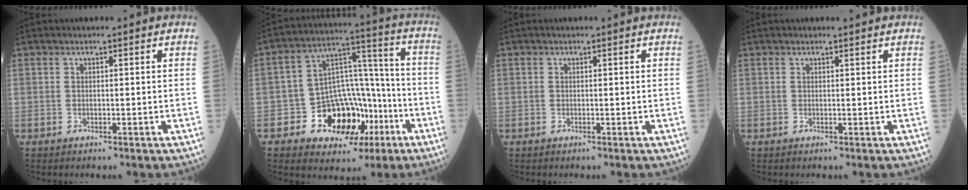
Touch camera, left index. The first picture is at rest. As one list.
[{"total": 13.1, "force": [-5.7, 9.6, 6.9], "torque": [-0.099, 0.040, -0.077]}, {"total": 0.0}, {"total": 0.9, "force": [0.8, -0.1, 0.3], "torque": [-0.004, 0.003, 0.016]}]